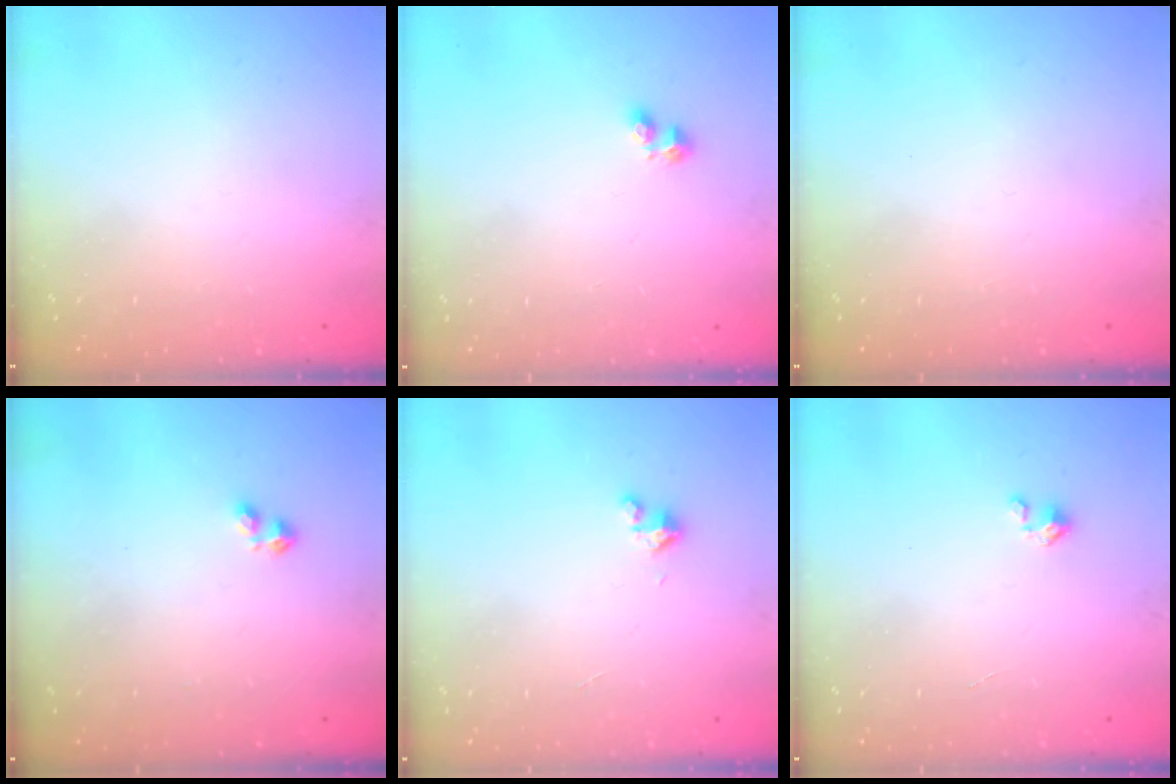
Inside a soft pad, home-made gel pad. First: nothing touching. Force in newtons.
{"total": 3.3, "press": 3.3, "slide": 0.3}
{"total": 0.0}
{"total": 1.0, "press": 0.9, "slide": 0.4}
{"total": 2.7, "press": 2.6, "slide": 0.4}
{"total": 0.0}